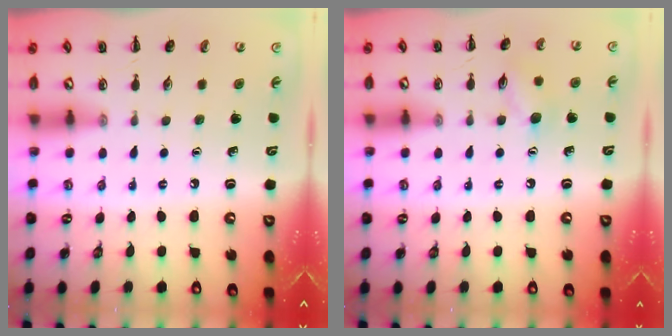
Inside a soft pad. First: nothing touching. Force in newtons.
{"total": 7.7, "press": 7.7, "slide": 0.9}